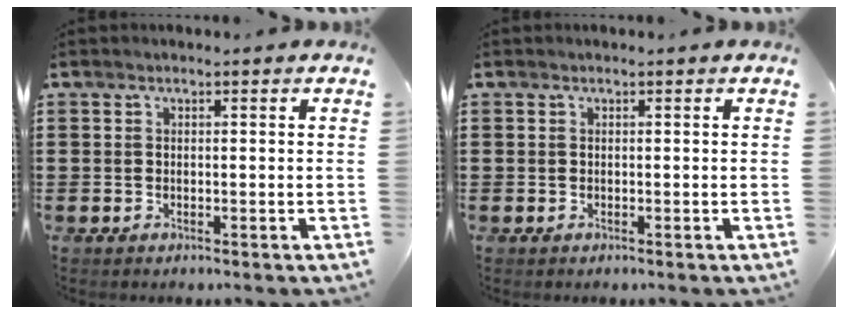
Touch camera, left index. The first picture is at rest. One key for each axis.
{"total": 0.0}